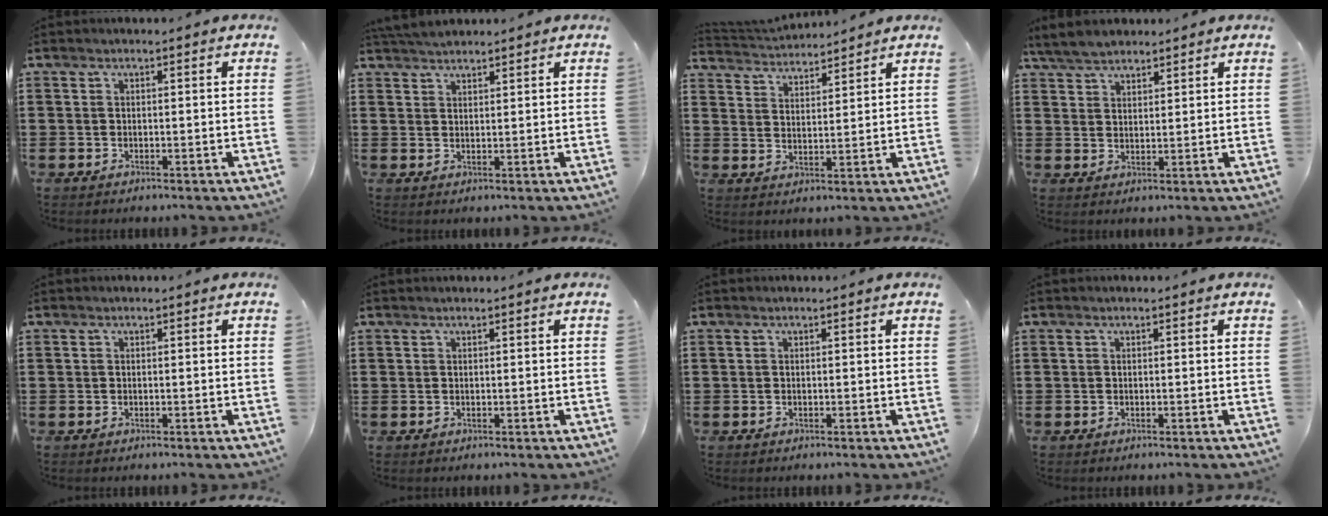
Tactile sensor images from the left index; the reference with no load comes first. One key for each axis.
{"total": 2.9, "fx": 2.8, "fy": 0.3, "fz": 0.7, "tx": -0.022, "ty": -0.001, "tz": 0.055}
{"total": 3.3, "fx": 3.3, "fy": 0.4, "fz": -0.1, "tx": -0.013, "ty": -0.015, "tz": 0.057}
{"total": 4.3, "fx": 3.9, "fy": 1.5, "fz": 1.1, "tx": -0.036, "ty": -0.001, "tz": 0.073}
{"total": 0.0}
{"total": 0.0}
{"total": 0.0}
{"total": 0.0}